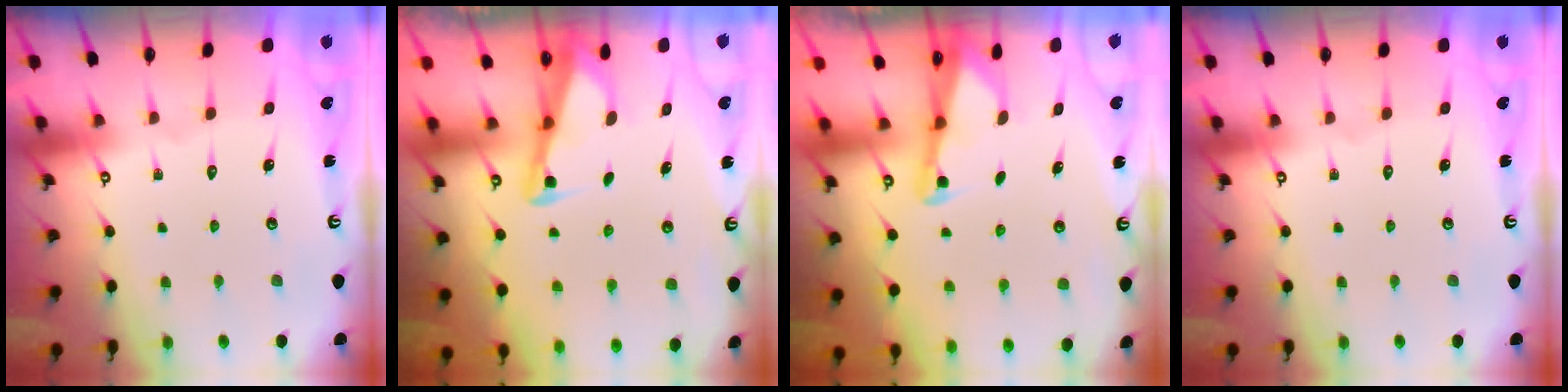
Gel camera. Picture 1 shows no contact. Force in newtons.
{"total": 2.7, "press": 2.7, "slide": 0.3}
{"total": 2.2, "press": 2.2, "slide": 0.3}
{"total": 0.0}